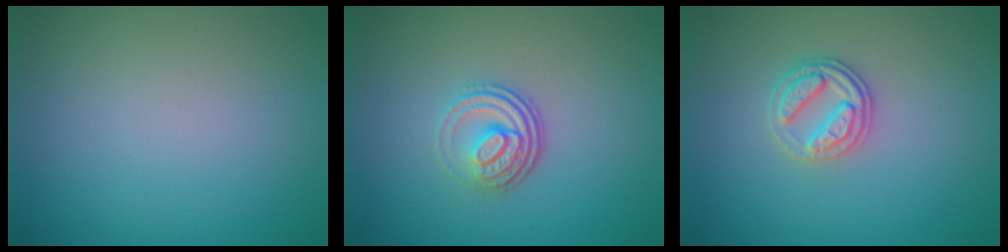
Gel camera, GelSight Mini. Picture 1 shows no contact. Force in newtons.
{"total": 3.5, "press": 2.5, "slide": 2.4}
{"total": 2.6, "press": 2.4, "slide": 1.0}